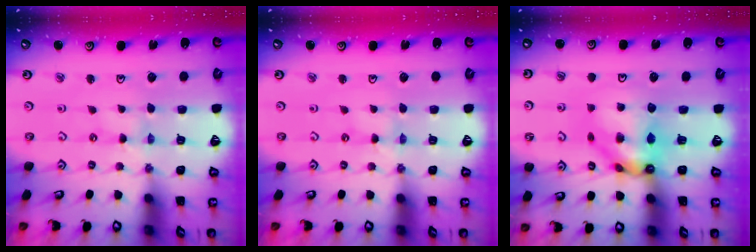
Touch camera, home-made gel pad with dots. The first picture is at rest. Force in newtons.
{"total": 0.0}
{"total": 11.0, "press": 10.9, "slide": 1.6}